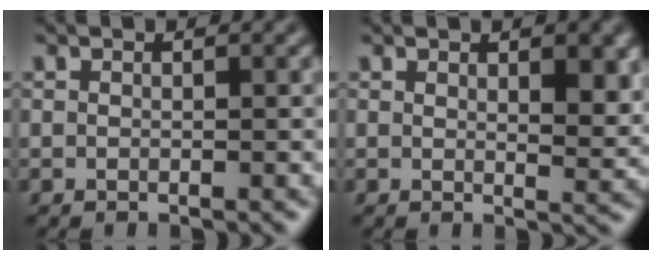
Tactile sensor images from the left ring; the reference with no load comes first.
{"total": 4.1, "force": [1.8, 1.4, 3.4], "torque": [-0.041, -0.004, 0.031]}